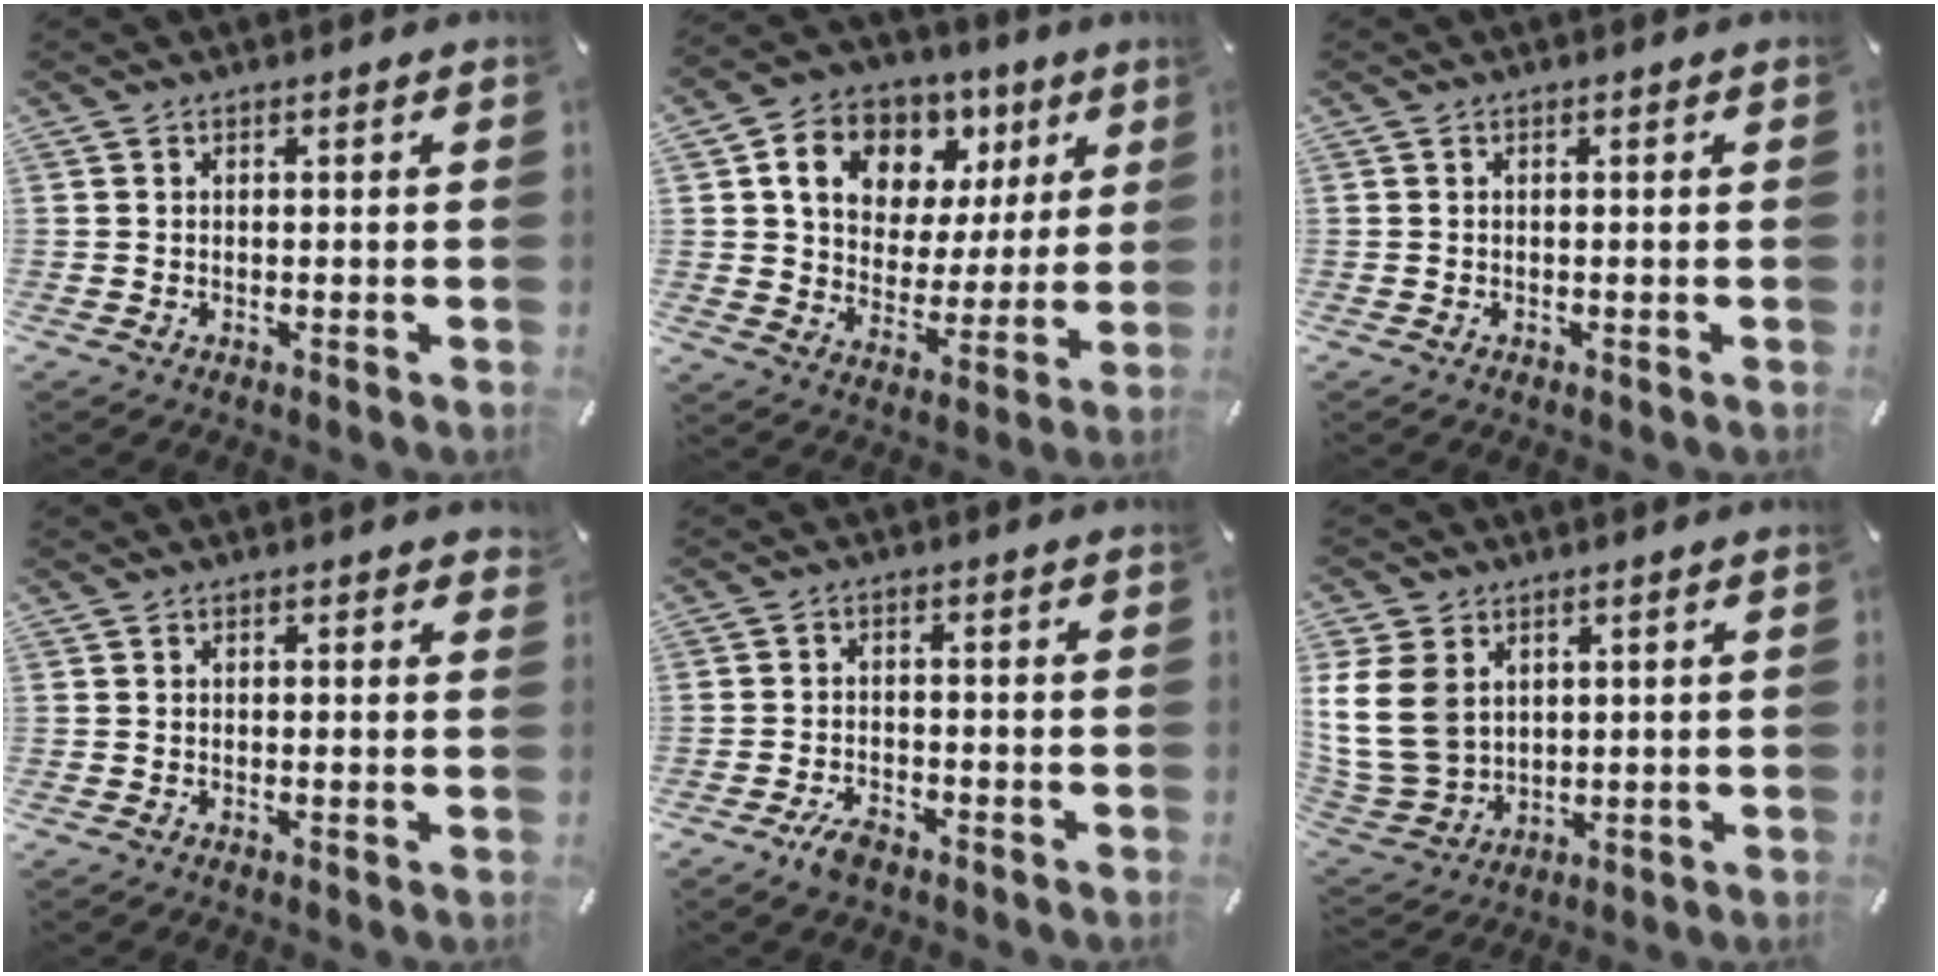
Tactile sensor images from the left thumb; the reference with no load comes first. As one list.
[{"total": 13.3, "force": [6.3, 10.3, 5.6], "torque": [-0.092, -0.029, 0.118]}, {"total": 0.0}, {"total": 0.8, "force": [0.4, 0.4, 0.5], "torque": [0.006, -0.004, 0.004]}, {"total": 4.1, "force": [-2.9, 1.9, 2.1], "torque": [-0.045, 0.014, -0.056]}, {"total": 13.9, "force": [3.2, 11.2, 7.5], "torque": [-0.187, -0.008, 0.061]}]